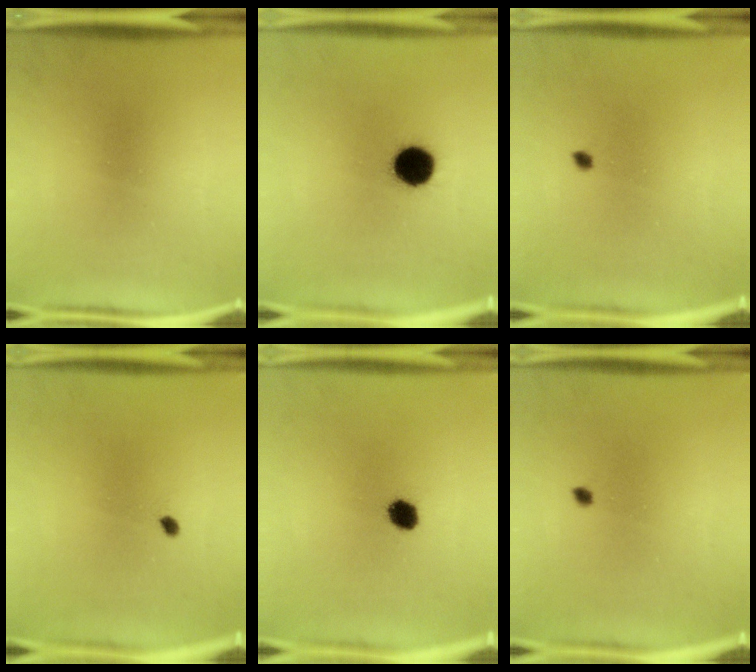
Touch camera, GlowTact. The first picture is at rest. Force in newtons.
{"total": 9.9}
{"total": 0.8}
{"total": 0.8}
{"total": 4.2}
{"total": 0.8}